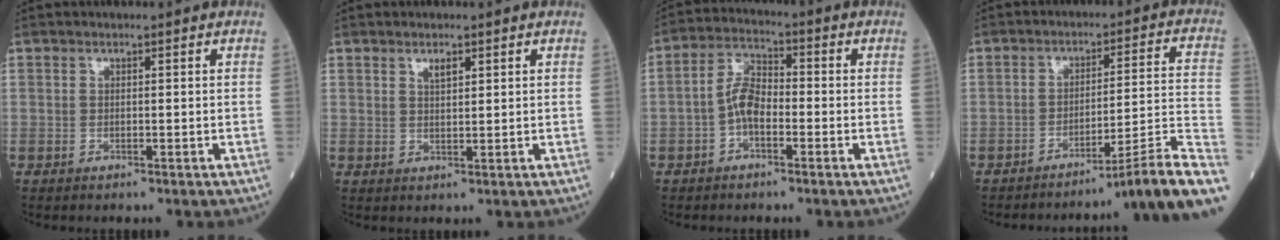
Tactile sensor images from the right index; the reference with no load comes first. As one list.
[{"total": 1.9, "force": [1.3, 0.6, 1.3], "torque": [-0.024, 0.000, 0.025]}, {"total": 5.3, "force": [-1.5, 2.5, 4.4], "torque": [-0.085, 0.014, -0.036]}, {"total": 14.0, "force": [-11.0, -2.4, 8.3], "torque": [-0.055, 0.027, -0.155]}]